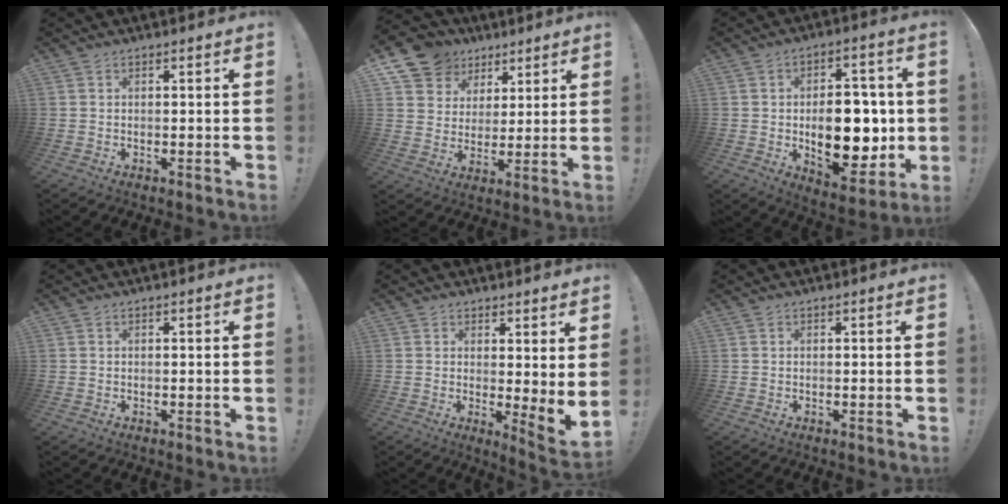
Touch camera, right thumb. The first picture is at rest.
{"total": 11.1, "force": [6.4, 8.7, 2.6], "torque": [-0.037, -0.046, 0.128]}
{"total": 18.6, "force": [-1.4, 11.2, 14.8], "torque": [-0.212, 0.000, -0.012]}
{"total": 0.0}
{"total": 3.9, "force": [1.9, 0.1, 3.4], "torque": [-0.041, -0.033, 0.036]}
{"total": 0.0}